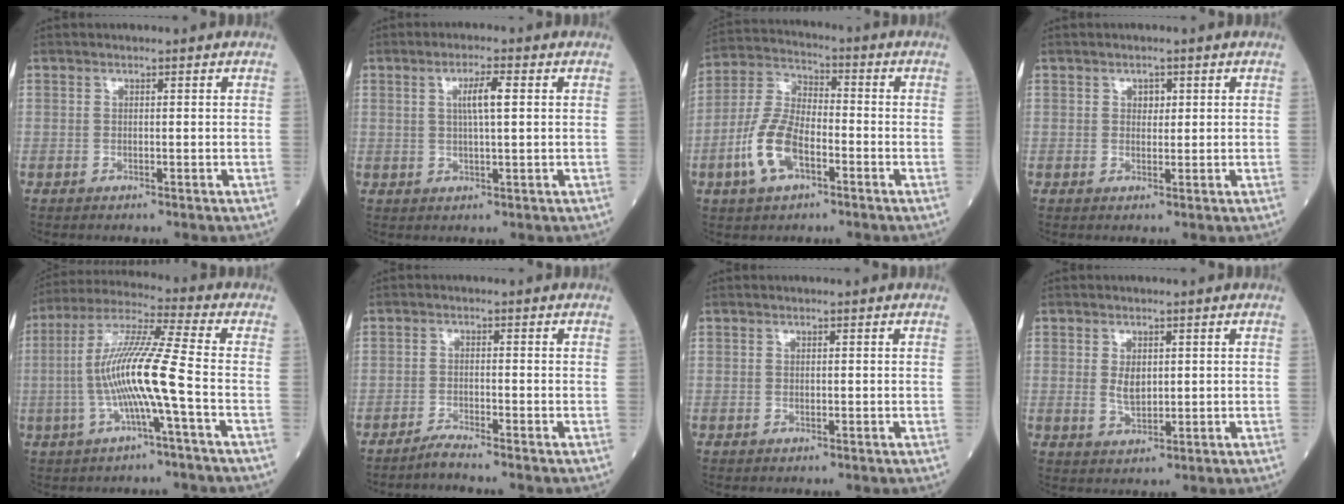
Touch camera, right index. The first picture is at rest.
{"total": 4.2, "force": [1.1, 0.3, 4.0], "torque": [-0.074, 0.002, 0.018]}
{"total": 10.2, "force": [-4.0, 4.6, 8.2], "torque": [-0.192, 0.007, -0.080]}
{"total": 1.5, "force": [0.6, 1.1, 0.9], "torque": [-0.010, -0.002, 0.007]}
{"total": 11.9, "force": [-2.5, -0.8, 11.6], "torque": [-0.231, 0.013, -0.053]}
{"total": 2.5, "force": [-2.3, -0.8, 0.4], "torque": [-0.010, -0.008, -0.049]}
{"total": 0.0}
{"total": 3.1, "force": [0.5, 1.7, 2.5], "torque": [-0.047, -0.003, 0.014]}